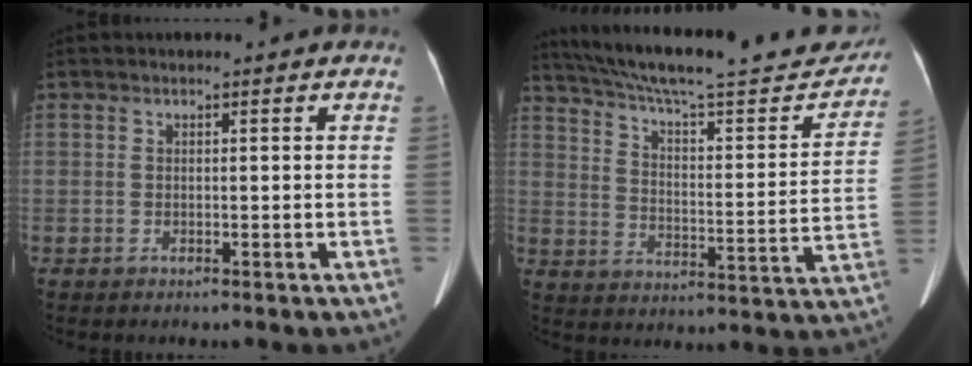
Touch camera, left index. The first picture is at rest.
{"total": 27.9, "force": [25.0, 4.2, 11.8], "torque": [-0.188, -0.034, 0.334]}